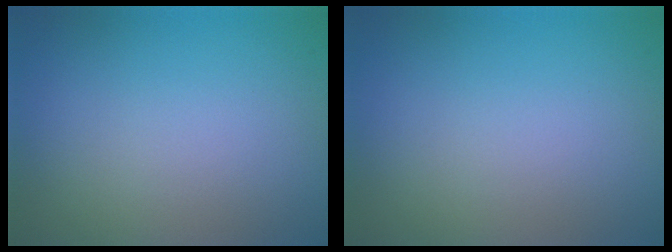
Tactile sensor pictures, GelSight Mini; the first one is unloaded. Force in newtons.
{"total": 0.0}